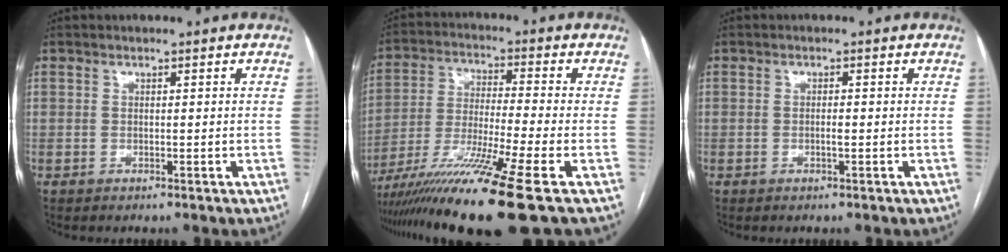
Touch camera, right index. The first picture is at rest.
{"total": 15.5, "force": [-10.4, -2.1, 11.3], "torque": [-0.212, -0.040, -0.188]}
{"total": 1.0, "force": [-0.2, 0.1, 1.0], "torque": [-0.018, 0.000, -0.003]}